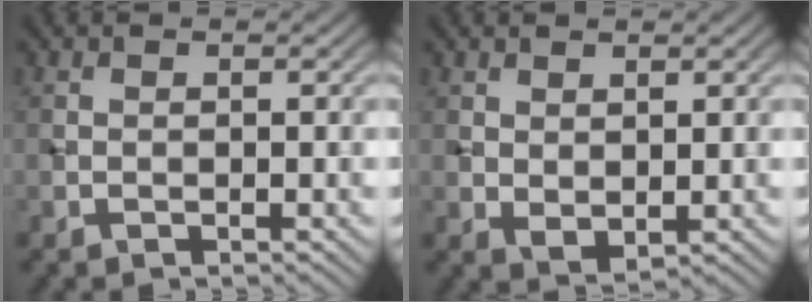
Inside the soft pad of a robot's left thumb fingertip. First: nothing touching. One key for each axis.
{"total": 2.0, "fx": 0.8, "fy": 1.3, "fz": 1.4, "tx": -0.029, "ty": -0.007, "tz": 0.021}